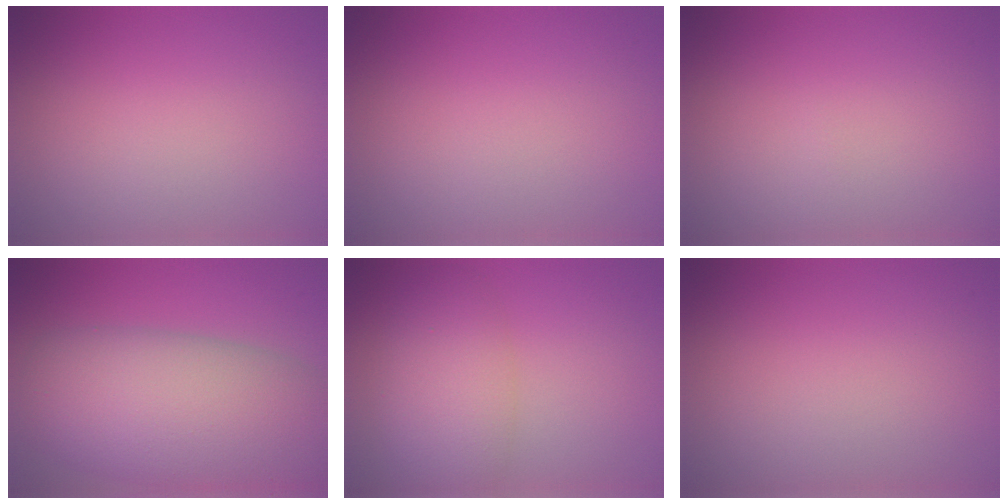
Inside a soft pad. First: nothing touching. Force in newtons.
{"total": 0.0}
{"total": 0.0}
{"total": 13.1, "press": 13.1, "slide": 0.8}
{"total": 4.8, "press": 4.8, "slide": 0.2}
{"total": 0.0}